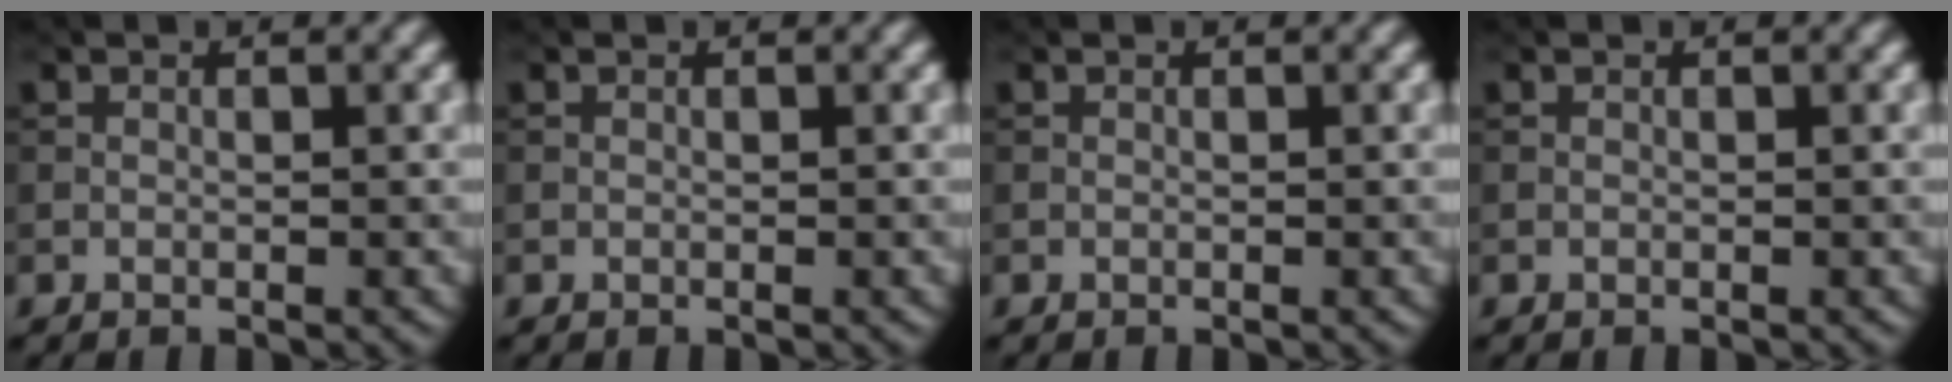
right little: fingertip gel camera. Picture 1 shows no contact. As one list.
[{"total": 0.0}, {"total": 0.0}, {"total": 0.0}]